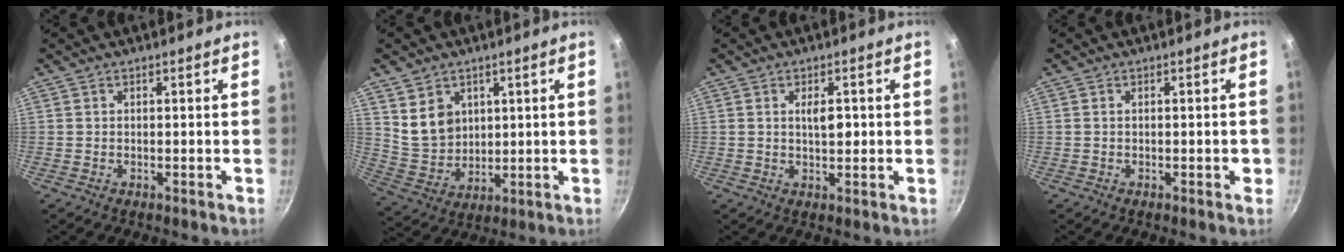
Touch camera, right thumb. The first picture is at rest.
{"total": 9.0, "force": [3.5, 7.0, 4.3], "torque": [-0.058, -0.021, 0.082]}
{"total": 3.4, "force": [0.5, 1.6, 3.0], "torque": [-0.034, -0.003, 0.007]}
{"total": 1.7, "force": [-0.3, 0.6, 1.5], "torque": [-0.011, 0.002, -0.005]}